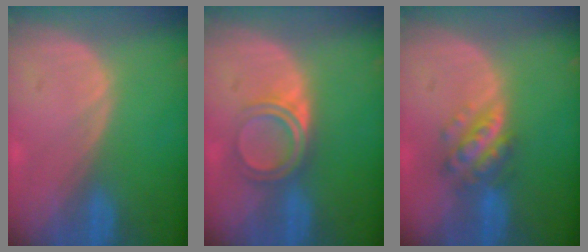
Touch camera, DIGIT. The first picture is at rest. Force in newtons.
{"total": 4.9, "press": 4.3, "slide": 2.4}
{"total": 6.0, "press": 5.3, "slide": 2.8}